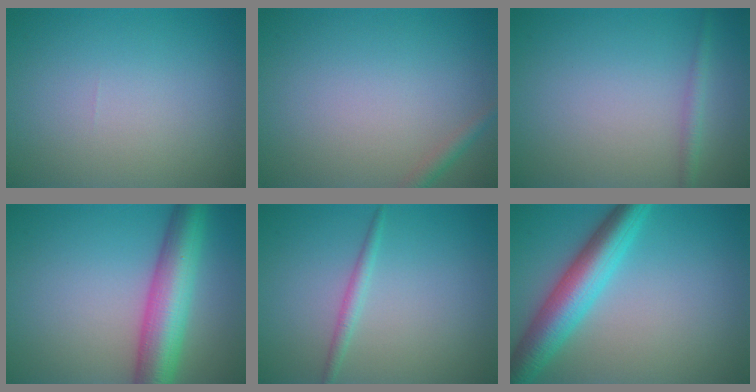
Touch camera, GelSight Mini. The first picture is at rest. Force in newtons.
{"total": 1.2, "press": 1.2, "slide": 0.0}
{"total": 1.2, "press": 1.2, "slide": 0.1}
{"total": 7.8, "press": 7.8, "slide": 0.2}
{"total": 1.3, "press": 1.3, "slide": 0.1}
{"total": 5.6, "press": 5.6, "slide": 0.3}